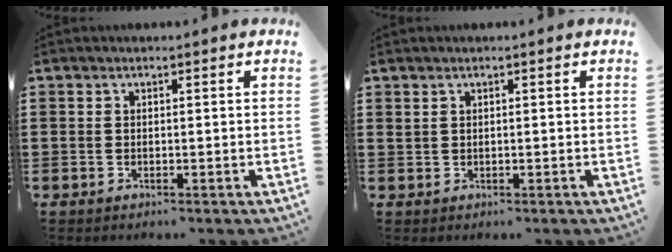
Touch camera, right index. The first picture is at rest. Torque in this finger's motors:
{"motor_torque": [0.15, -0.04, 0.00, 0.00]}